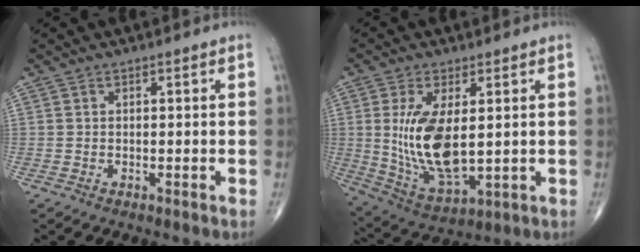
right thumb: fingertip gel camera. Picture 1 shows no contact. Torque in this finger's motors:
{"motor_torque": [-0.29, 0.72, 1.17, 0.32, 0.16]}